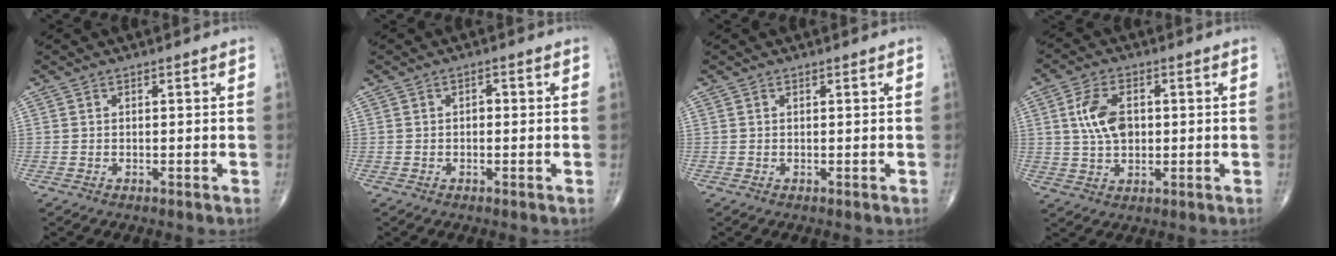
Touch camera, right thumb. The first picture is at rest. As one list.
[{"total": 1.2, "force": [0.0, 0.7, 1.0], "torque": [-0.010, 0.005, -0.004]}, {"total": 0.0}, {"total": 7.9, "force": [1.3, 4.8, 6.2], "torque": [-0.115, 0.002, 0.025]}]